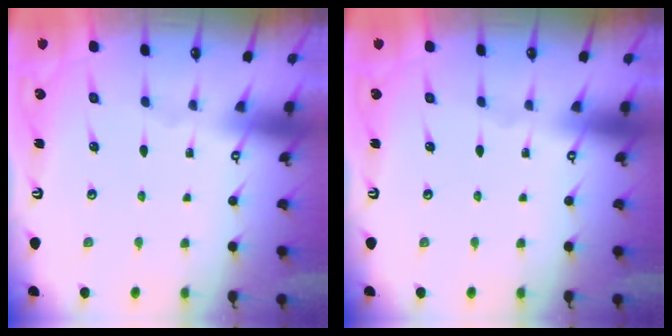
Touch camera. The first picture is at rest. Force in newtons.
{"total": 0.0}